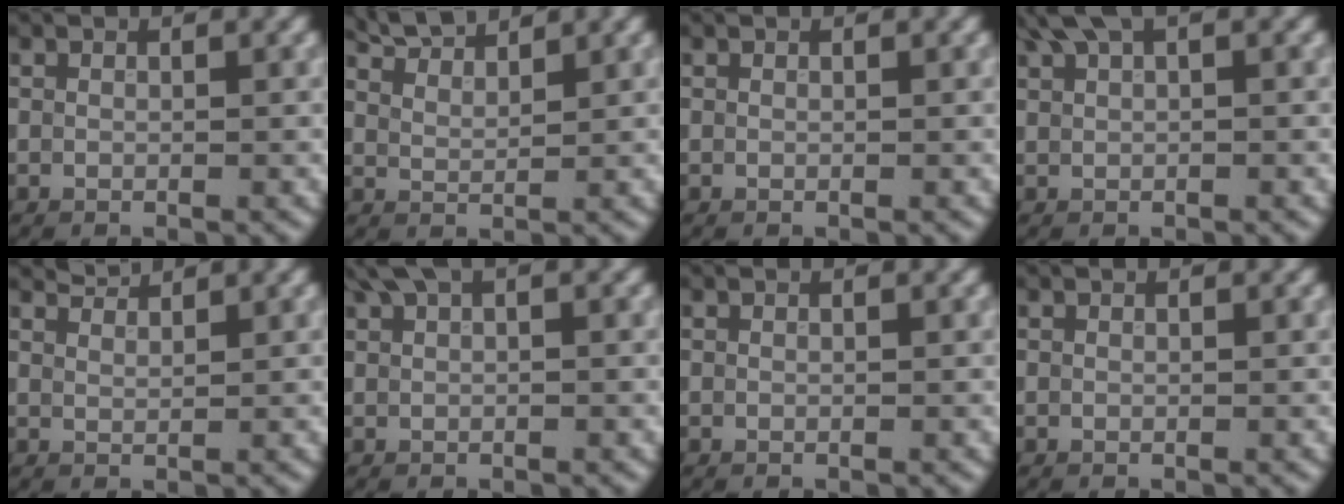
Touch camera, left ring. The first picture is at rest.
{"total": 3.4, "force": [3.2, 0.5, 0.9], "torque": [-0.017, 0.006, 0.058]}
{"total": 0.0}
{"total": 2.9, "force": [1.9, 0.8, 2.0], "torque": [-0.037, 0.012, 0.039]}
{"total": 1.7, "force": [1.7, 0.1, 0.3], "torque": [-0.007, 0.001, 0.028]}
{"total": 2.4, "force": [1.6, 0.7, 1.6], "torque": [-0.028, 0.009, 0.031]}
{"total": 0.0}
{"total": 0.0}